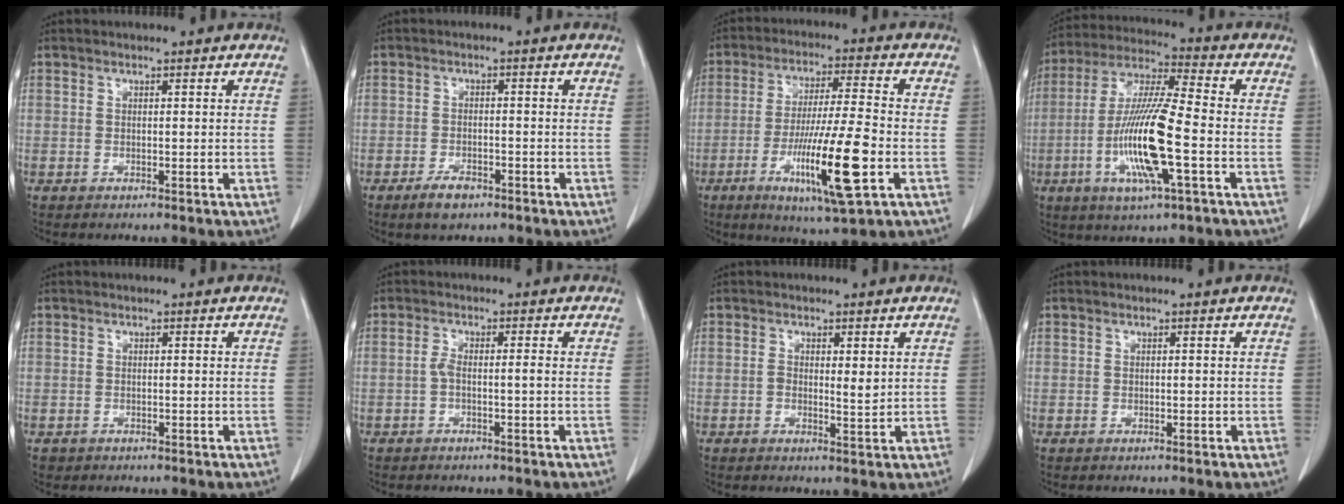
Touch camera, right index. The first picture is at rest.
{"total": 3.6, "force": [-2.5, 1.5, 2.0], "torque": [-0.040, 0.000, -0.038]}
{"total": 14.7, "force": [-4.8, 0.5, 13.9], "torque": [-0.257, -0.024, -0.082]}
{"total": 15.2, "force": [-3.9, 1.1, 14.7], "torque": [-0.297, -0.011, -0.075]}
{"total": 0.9, "force": [-0.5, 0.7, -0.1], "torque": [-0.010, 0.004, -0.008]}
{"total": 2.1, "force": [-0.6, 0.3, 2.0], "torque": [-0.039, 0.006, -0.011]}
{"total": 2.6, "force": [0.4, 1.0, 2.4], "torque": [-0.036, -0.004, 0.007]}
{"total": 0.0}